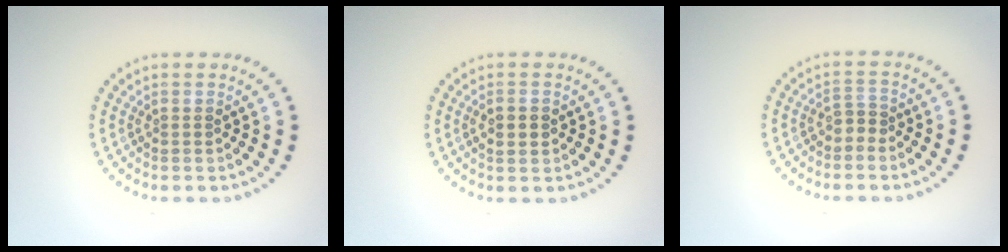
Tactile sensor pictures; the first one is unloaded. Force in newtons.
{"total": 1.6, "press": 1.6, "slide": 0.0}
{"total": 1.1, "press": 0.8, "slide": 0.8}